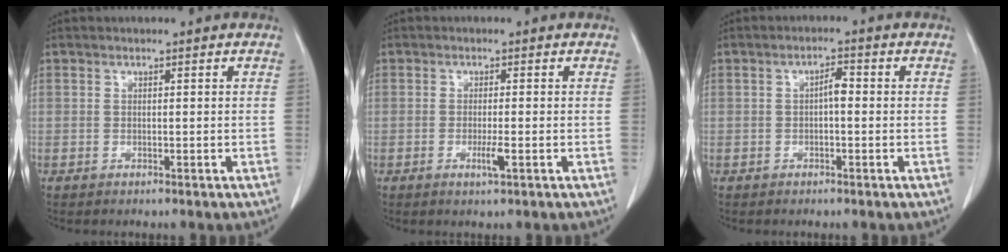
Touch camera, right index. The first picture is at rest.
{"total": 2.2, "force": [-0.8, 0.0, 2.1], "torque": [-0.039, -0.005, -0.013]}
{"total": 2.2, "force": [-0.1, 0.7, 2.1], "torque": [-0.033, 0.006, -0.003]}